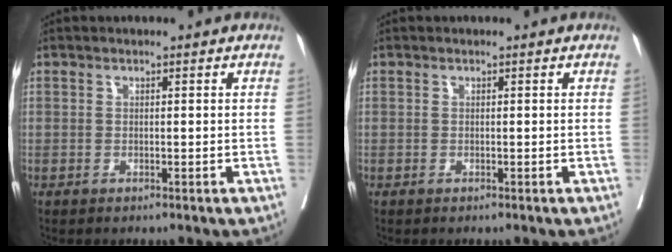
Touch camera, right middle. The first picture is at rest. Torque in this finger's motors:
{"motor_torque": [0.05, -0.23, -0.02, -0.01]}